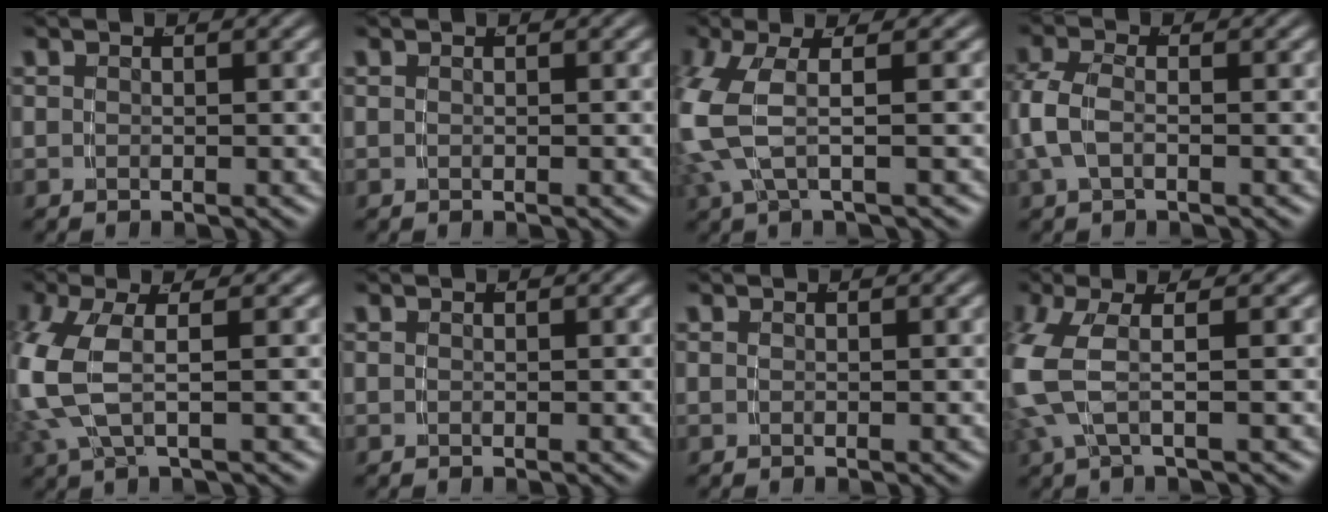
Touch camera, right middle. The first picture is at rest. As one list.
[{"total": 0.0}, {"total": 5.9, "force": [0.6, 2.8, 5.2], "torque": [-0.124, 0.003, 0.008]}, {"total": 2.9, "force": [-0.4, 1.6, 2.4], "torque": [-0.071, -0.012, 0.002]}, {"total": 6.3, "force": [0.2, 3.4, 5.2], "torque": [-0.135, -0.005, 0.007]}, {"total": 0.0}, {"total": 0.0}, {"total": 5.4, "force": [0.7, 2.3, 4.8], "torque": [-0.112, 0.007, 0.009]}]